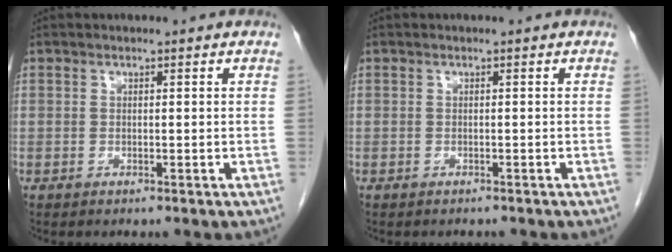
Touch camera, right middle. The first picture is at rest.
{"total": 1.1, "force": [-1.0, 0.4, 0.2], "torque": [-0.008, -0.001, -0.013]}